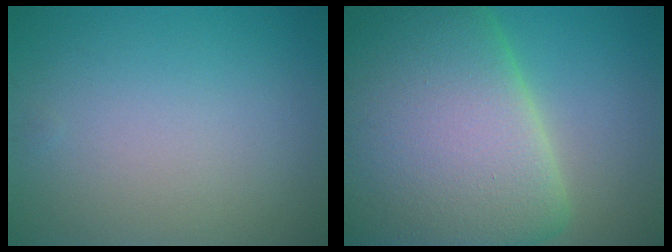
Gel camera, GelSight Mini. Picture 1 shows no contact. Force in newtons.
{"total": 19.9, "press": 19.9, "slide": 0.9}